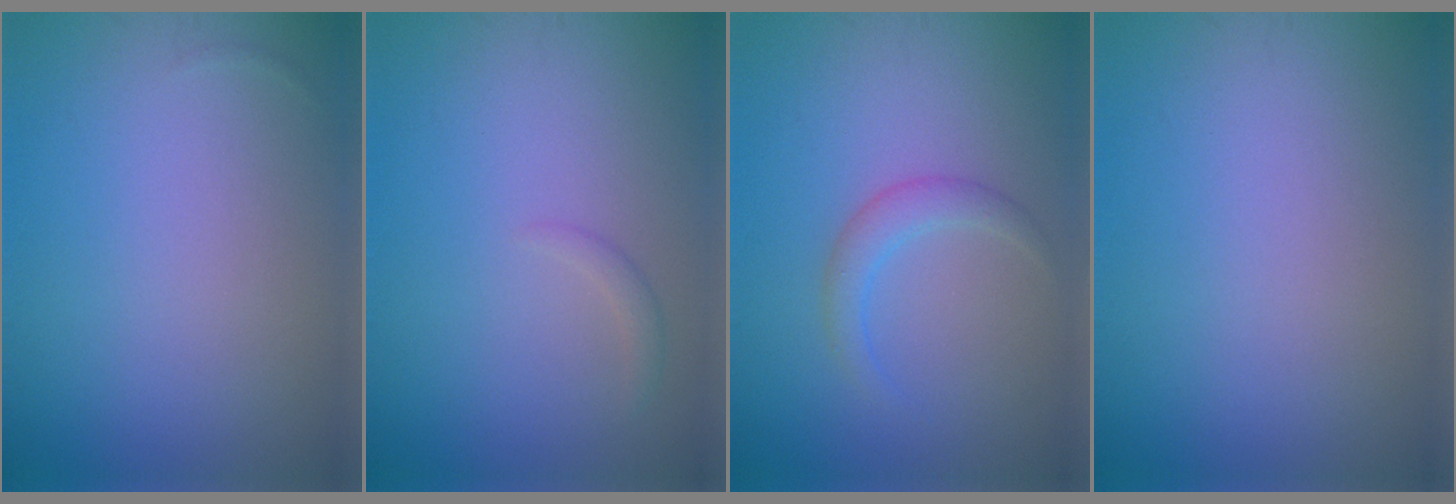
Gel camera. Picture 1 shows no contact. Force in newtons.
{"total": 0.8, "press": 0.8, "slide": 0.0}
{"total": 1.9, "press": 1.9, "slide": 0.1}
{"total": 0.0}